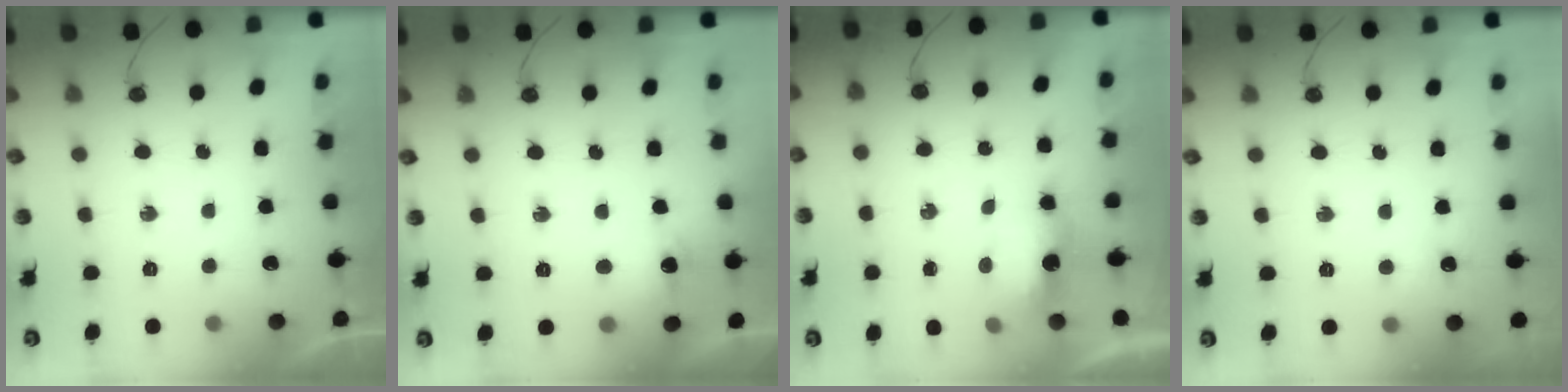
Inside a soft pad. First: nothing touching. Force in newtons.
{"total": 7.8, "press": 7.7, "slide": 0.9}
{"total": 6.6, "press": 6.6, "slide": 0.7}
{"total": 2.7, "press": 2.7, "slide": 0.6}